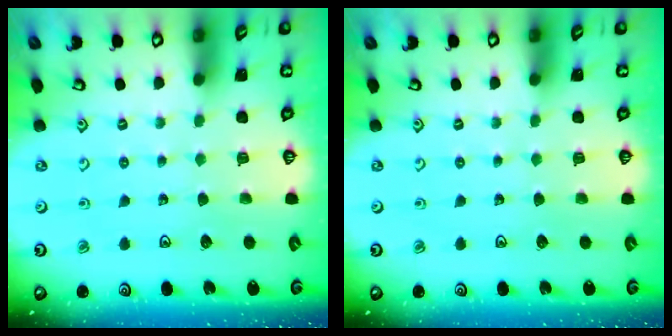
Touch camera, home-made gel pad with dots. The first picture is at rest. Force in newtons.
{"total": 0.0}